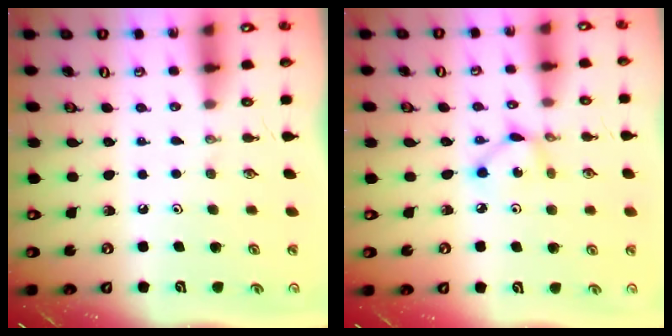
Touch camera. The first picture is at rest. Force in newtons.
{"total": 3.8, "press": 3.8, "slide": 0.1}